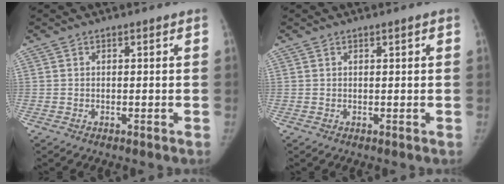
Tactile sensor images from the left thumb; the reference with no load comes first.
{"total": 0.8, "force": [0.4, 0.1, 0.7], "torque": [-0.010, 0.001, 0.005]}